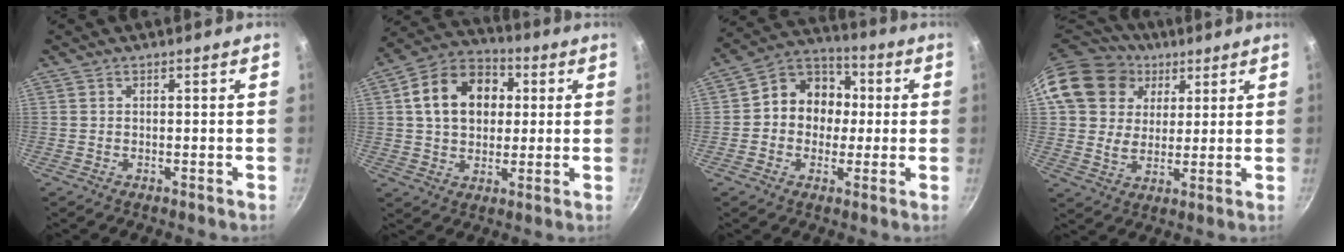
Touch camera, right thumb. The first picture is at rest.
{"total": 14.7, "force": [2.9, 11.1, 9.2], "torque": [-0.128, 0.023, 0.035]}
{"total": 11.7, "force": [0.3, 10.2, 5.8], "torque": [-0.043, 0.028, -0.018]}
{"total": 16.6, "force": [6.6, 13.4, 7.1], "torque": [-0.117, 0.005, 0.114]}